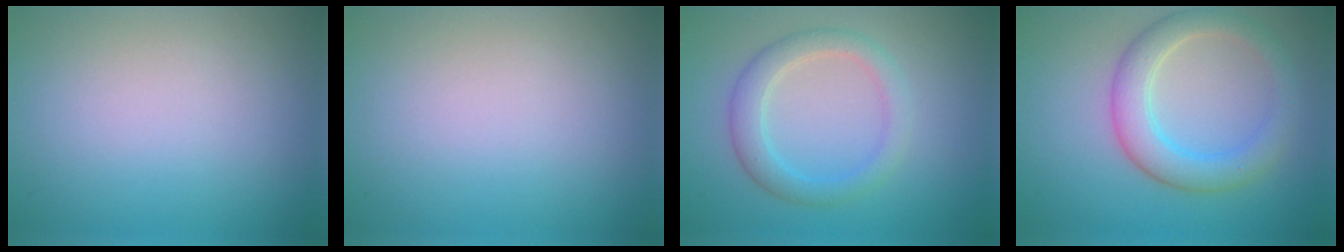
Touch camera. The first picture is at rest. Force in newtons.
{"total": 0.0}
{"total": 3.3, "press": 3.3, "slide": 0.1}
{"total": 4.6, "press": 4.6, "slide": 0.1}